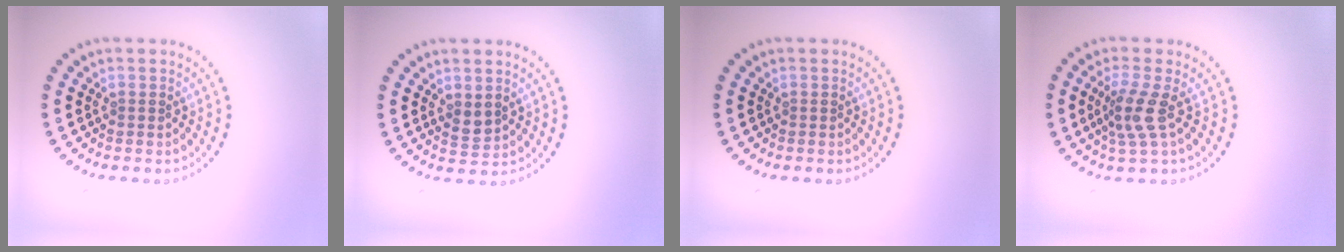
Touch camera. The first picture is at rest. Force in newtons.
{"total": 1.5, "press": 1.4, "slide": 0.6}
{"total": 0.0}
{"total": 2.9, "press": 2.2, "slide": 1.8}